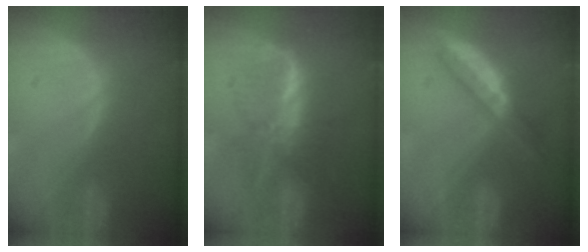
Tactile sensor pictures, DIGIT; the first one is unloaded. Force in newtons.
{"total": 6.1, "press": 6.1, "slide": 0.4}
{"total": 5.2, "press": 4.6, "slide": 2.4}